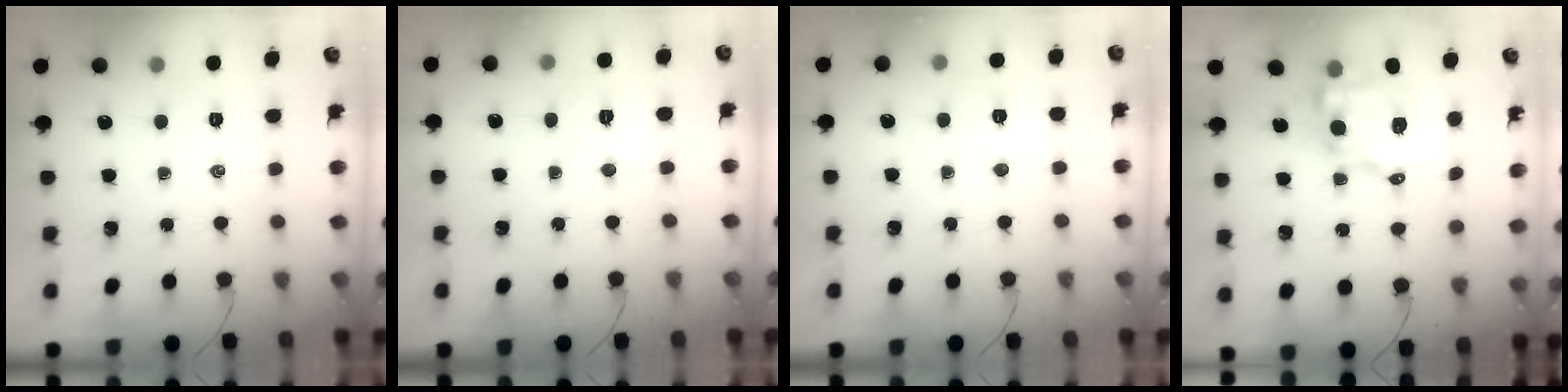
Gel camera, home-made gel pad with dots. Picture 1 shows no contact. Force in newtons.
{"total": 3.5, "press": 3.4, "slide": 0.8}
{"total": 4.3, "press": 4.1, "slide": 1.0}
{"total": 8.6, "press": 8.3, "slide": 2.1}